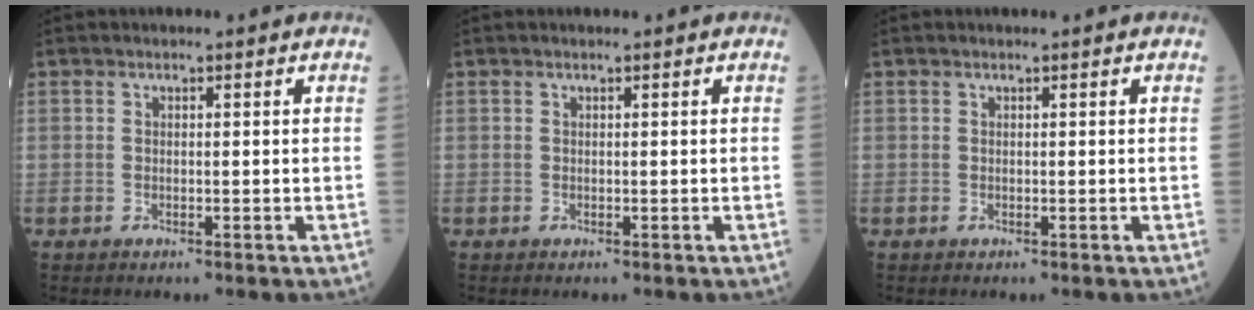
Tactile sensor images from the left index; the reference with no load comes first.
{"total": 0.0}
{"total": 0.0}